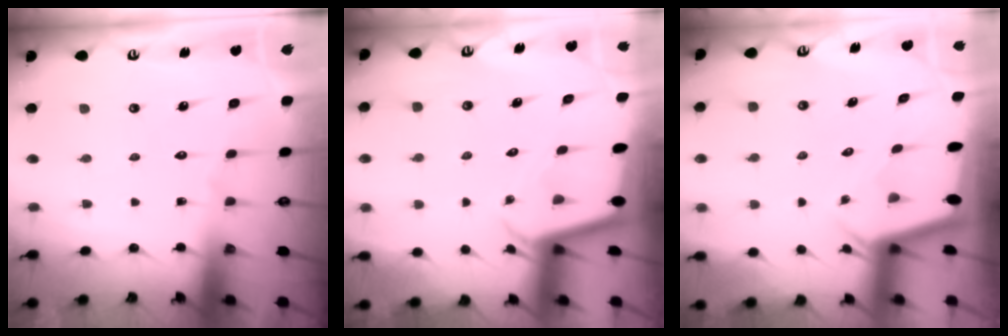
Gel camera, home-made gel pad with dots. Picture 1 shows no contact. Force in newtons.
{"total": 2.0, "press": 2.0, "slide": 0.1}
{"total": 2.4, "press": 2.4, "slide": 0.1}